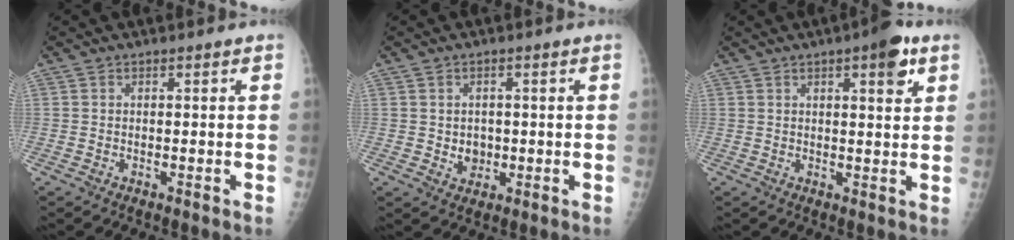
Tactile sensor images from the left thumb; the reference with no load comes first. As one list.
[{"total": 3.2, "force": [-0.2, 2.8, 1.6], "torque": [-0.010, 0.001, 0.005]}, {"total": 6.3, "force": [3.2, 1.7, 5.2], "torque": [-0.059, -0.010, 0.039]}]